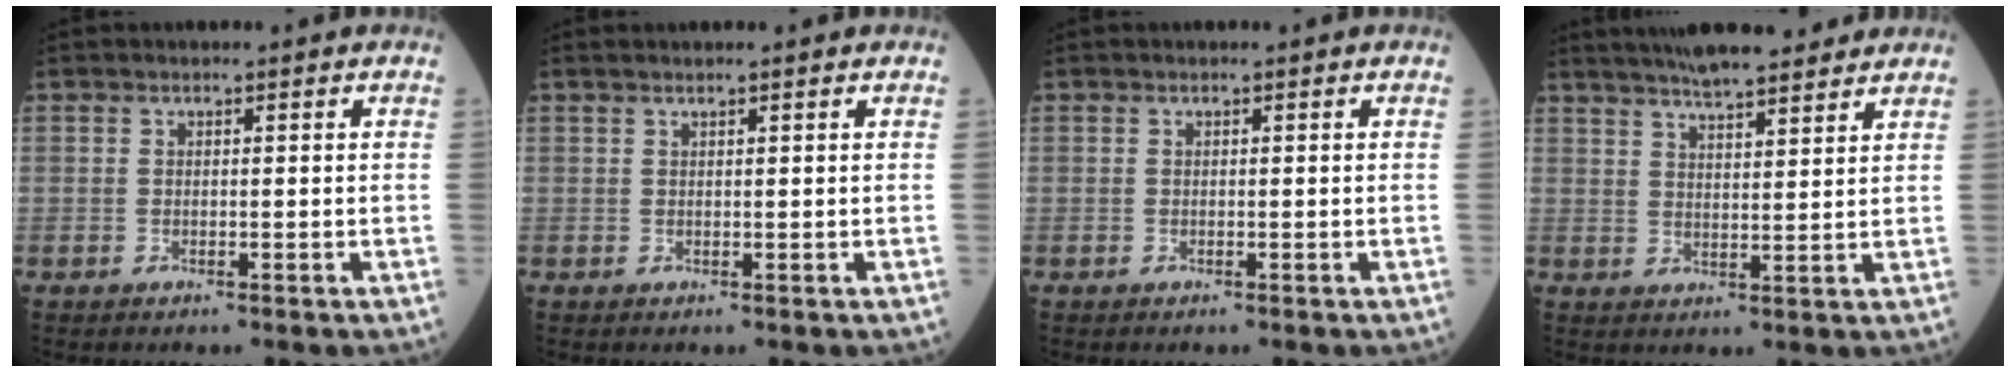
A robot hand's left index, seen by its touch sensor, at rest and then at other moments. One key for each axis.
{"total": 1.6, "fx": 1.3, "fy": -0.3, "fz": 0.8, "tx": -0.016, "ty": 0.017, "tz": 0.025}
{"total": 0.0}
{"total": 12.0, "fx": 10.3, "fy": 1.6, "fz": 6.0, "tx": -0.094, "ty": 0.019, "tz": 0.152}